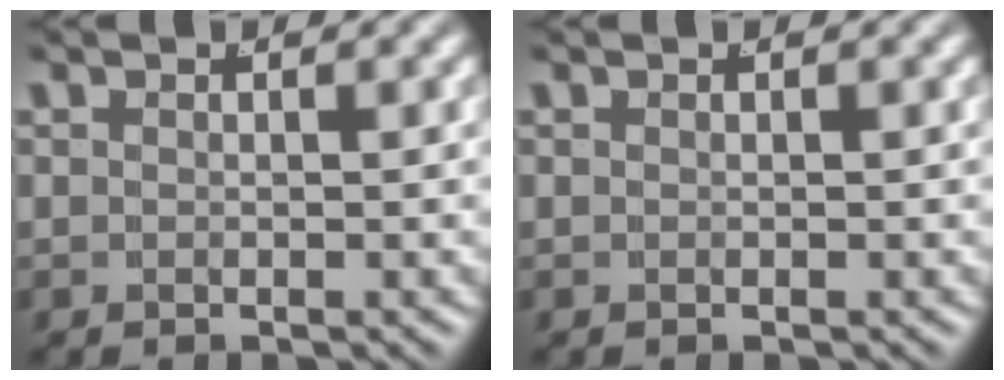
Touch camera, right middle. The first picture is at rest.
{"total": 0.0}